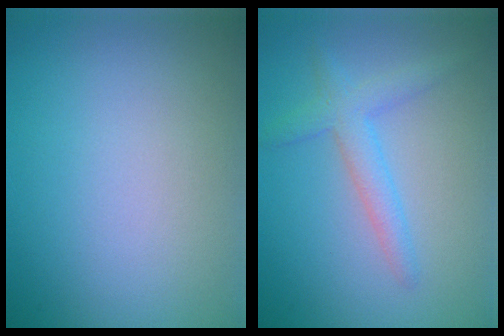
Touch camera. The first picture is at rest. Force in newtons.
{"total": 2.6, "press": 2.6, "slide": 0.2}